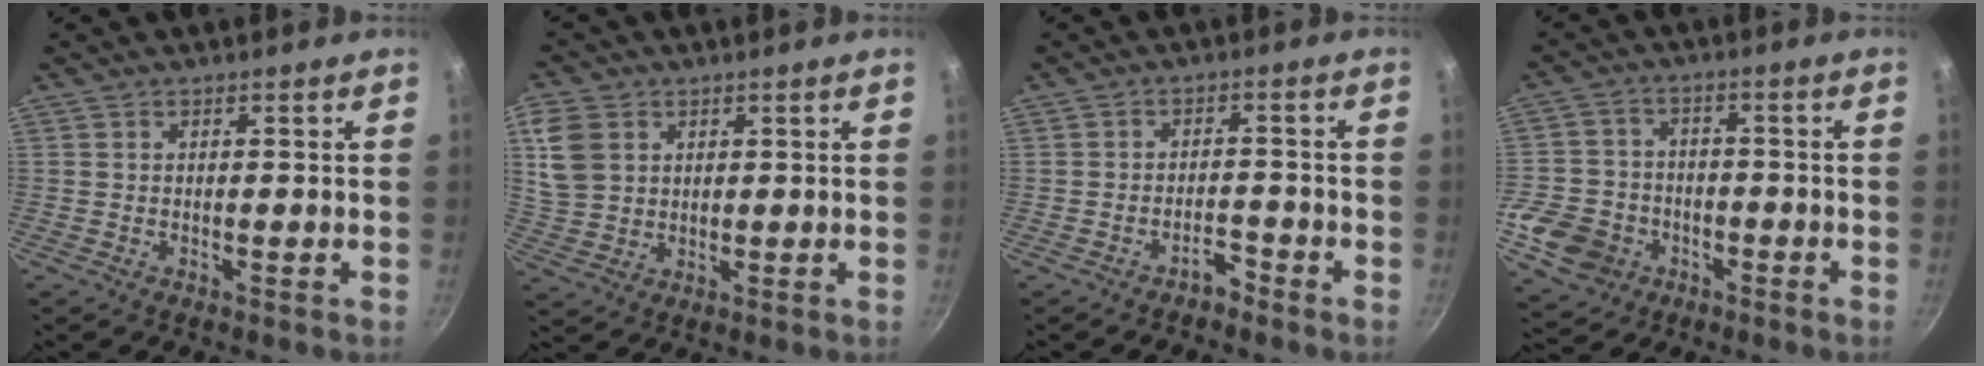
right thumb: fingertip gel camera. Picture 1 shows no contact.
{"total": 8.4, "force": [2.7, 6.4, 4.6], "torque": [-0.076, -0.005, 0.062]}
{"total": 4.1, "force": [-3.2, 1.4, 2.0], "torque": [-0.019, 0.033, -0.052]}
{"total": 11.5, "force": [-4.5, 9.4, 4.9], "torque": [-0.077, 0.033, -0.080]}